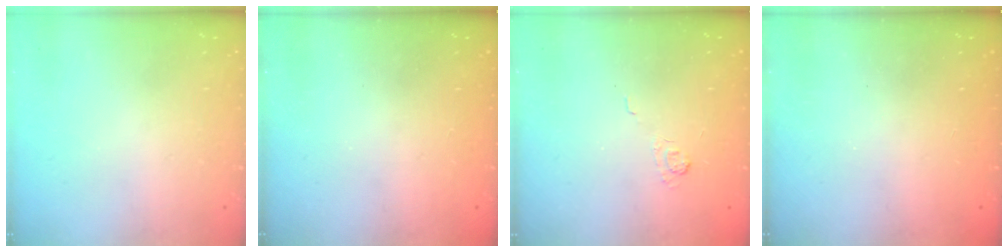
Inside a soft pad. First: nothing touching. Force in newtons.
{"total": 2.3, "press": 2.2, "slide": 0.8}
{"total": 2.5, "press": 2.1, "slide": 1.4}
{"total": 2.1, "press": 2.0, "slide": 0.7}